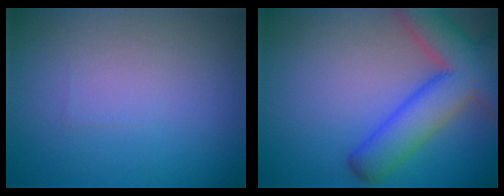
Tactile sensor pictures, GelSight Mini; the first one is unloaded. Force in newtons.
{"total": 8.7, "press": 8.6, "slide": 0.5}